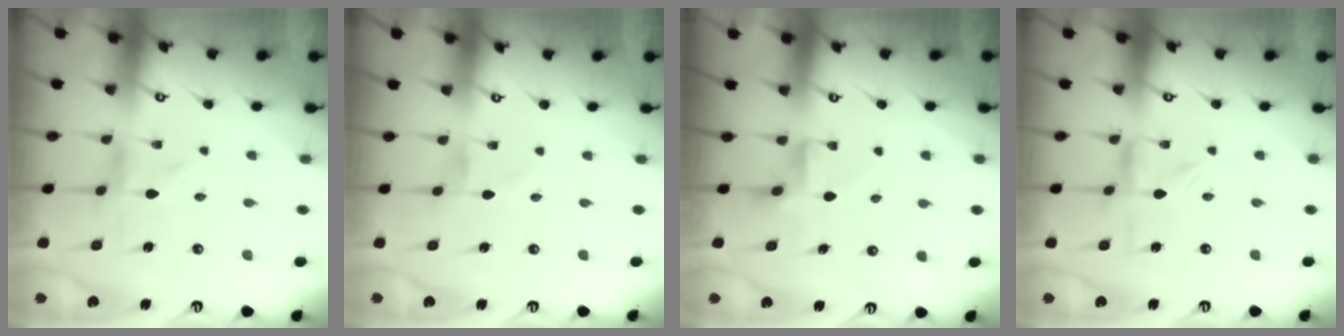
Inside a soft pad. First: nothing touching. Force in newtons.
{"total": 0.0}
{"total": 2.5, "press": 2.4, "slide": 0.6}
{"total": 1.8, "press": 1.8, "slide": 0.3}